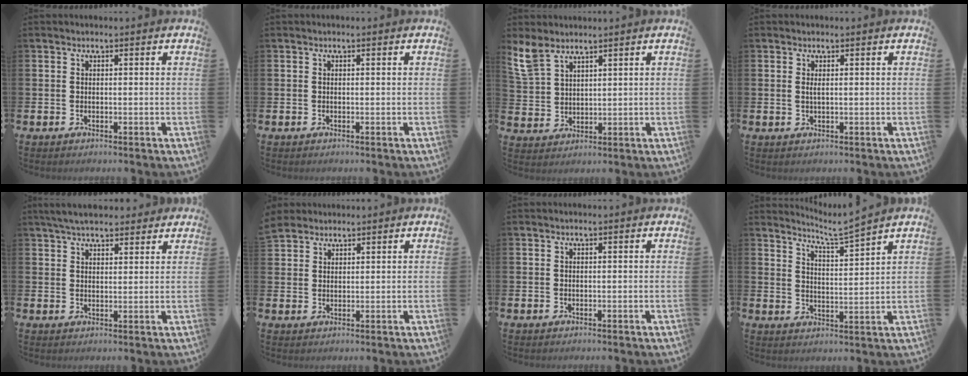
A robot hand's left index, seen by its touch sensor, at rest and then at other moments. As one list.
[{"total": 0.0}, {"total": 5.3, "force": [4.4, 2.2, 2.0], "torque": [-0.048, -0.013, 0.081]}, {"total": 0.7, "force": [0.3, 0.0, 0.7], "torque": [-0.016, 0.001, 0.006]}, {"total": 5.0, "force": [4.7, 1.2, 1.3], "torque": [-0.037, -0.010, 0.088]}, {"total": 3.4, "force": [3.1, 1.2, -0.2], "torque": [0.007, -0.012, 0.058]}, {"total": 0.0}, {"total": 4.8, "force": [4.6, -0.7, 1.1], "torque": [-0.028, -0.038, 0.076]}]